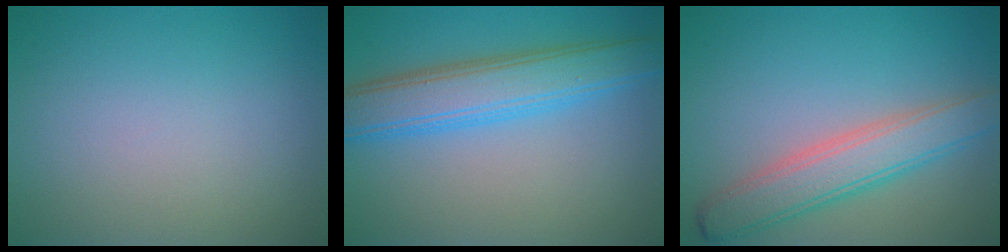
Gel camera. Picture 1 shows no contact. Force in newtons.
{"total": 6.0, "press": 6.0, "slide": 0.1}
{"total": 4.8, "press": 4.8, "slide": 0.2}